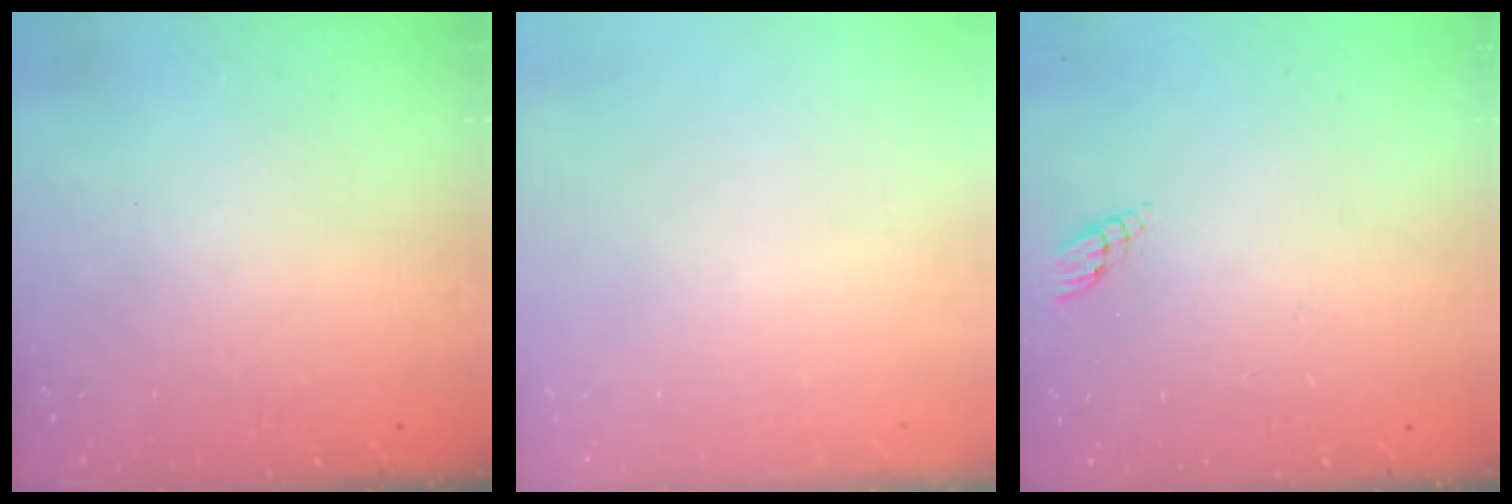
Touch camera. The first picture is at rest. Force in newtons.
{"total": 0.0}
{"total": 2.9, "press": 2.9, "slide": 0.3}